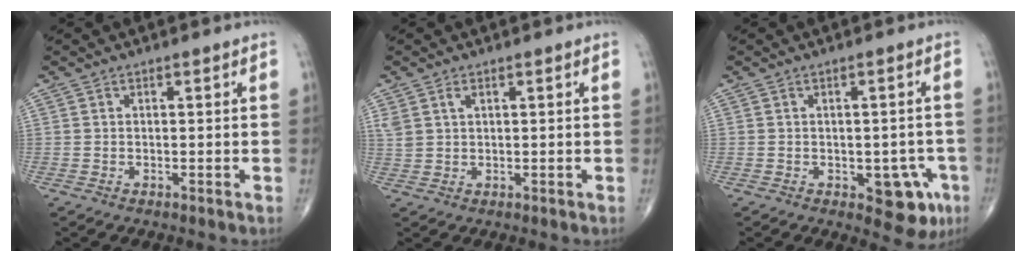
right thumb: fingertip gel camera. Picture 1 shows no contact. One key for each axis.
{"total": 2.7, "fx": 1.4, "fy": 1.5, "fz": 1.8, "tx": -0.043, "ty": 0.004, "tz": 0.036}
{"total": 7.7, "fx": -3.0, "fy": 4.0, "fz": 5.9, "tx": -0.033, "ty": 0.008, "tz": -0.030}